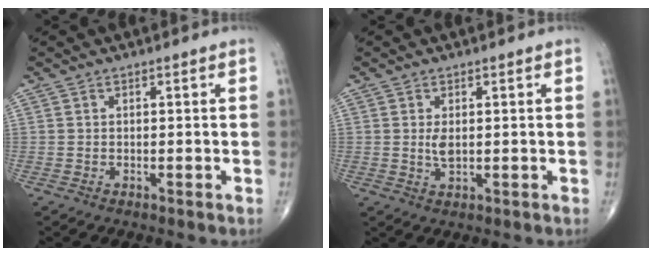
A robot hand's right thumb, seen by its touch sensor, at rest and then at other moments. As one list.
[{"total": 2.4, "force": [0.3, 1.1, 2.1], "torque": [-0.039, -0.005, 0.007]}]